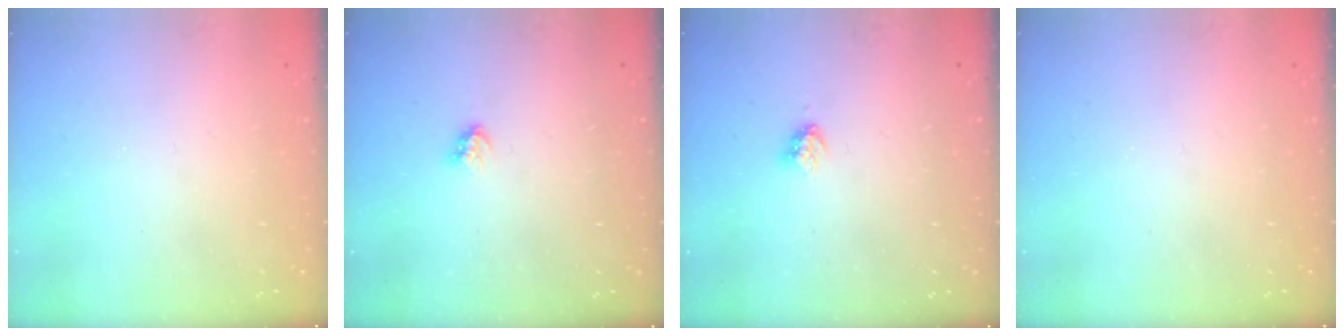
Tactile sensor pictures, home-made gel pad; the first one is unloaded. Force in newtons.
{"total": 3.2, "press": 3.2, "slide": 0.1}
{"total": 3.1, "press": 3.1, "slide": 0.2}
{"total": 0.0}